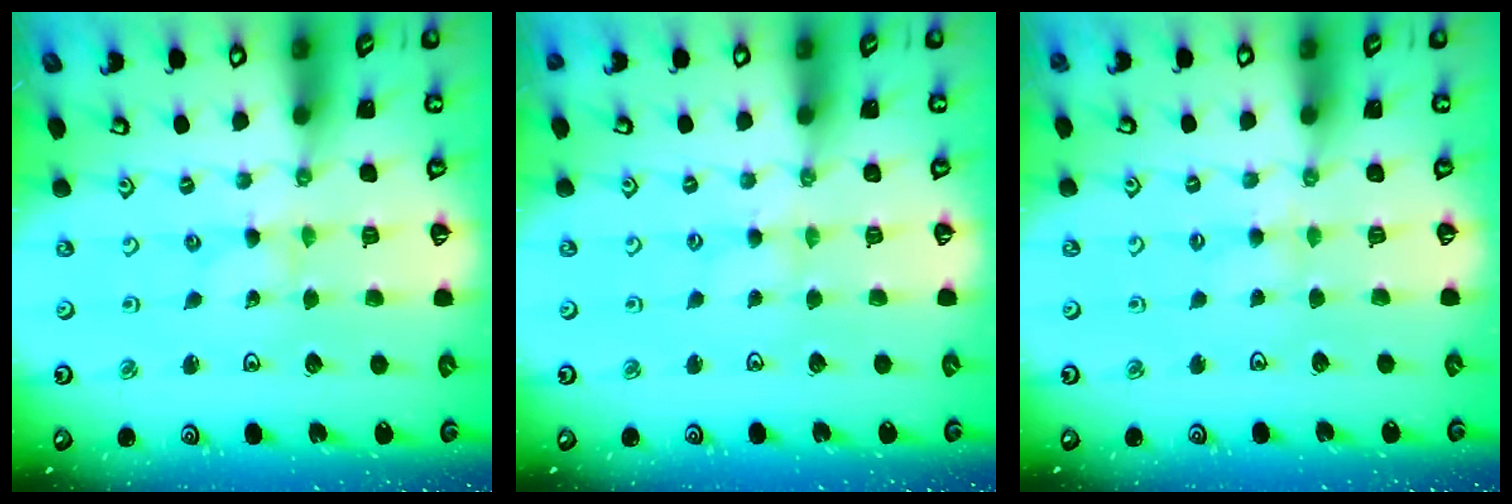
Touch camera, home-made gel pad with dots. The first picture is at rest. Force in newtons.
{"total": 2.0, "press": 2.0, "slide": 0.3}
{"total": 1.9, "press": 1.8, "slide": 0.4}